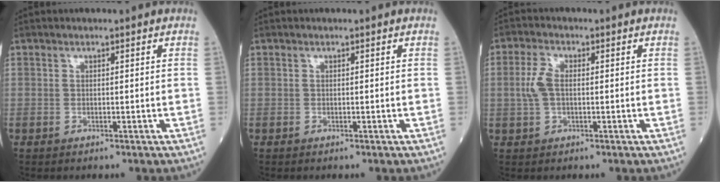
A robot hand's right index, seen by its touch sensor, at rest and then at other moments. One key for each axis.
{"total": 0.0}
{"total": 3.7, "fx": 0.0, "fy": 1.9, "fz": 3.2, "tx": -0.089, "ty": 0.009, "tz": -0.002}